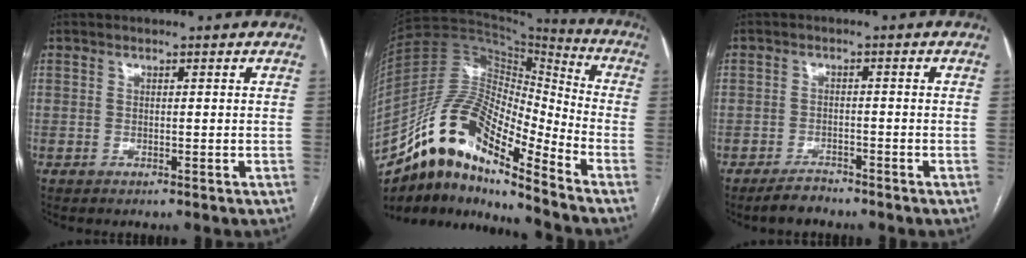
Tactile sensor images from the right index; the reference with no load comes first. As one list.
[{"total": 17.6, "force": [-12.5, 4.1, 11.6], "torque": [-0.215, 0.033, -0.222]}, {"total": 2.9, "force": [-2.6, 1.0, 0.7], "torque": [-0.017, -0.001, -0.045]}]